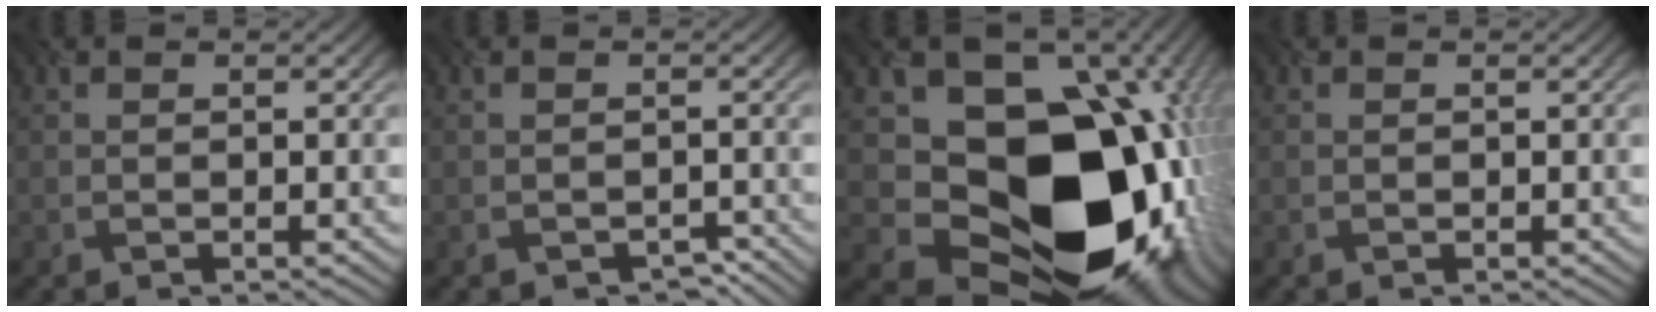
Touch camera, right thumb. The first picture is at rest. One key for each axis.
{"total": 2.0, "fx": -1.8, "fy": 0.8, "fz": 0.0, "tx": 0.002, "ty": -0.003, "tz": -0.015}
{"total": 18.8, "fx": -0.2, "fy": 14.9, "fz": 11.4, "tx": -0.186, "ty": -0.048, "tz": 0.041}
{"total": 0.0}